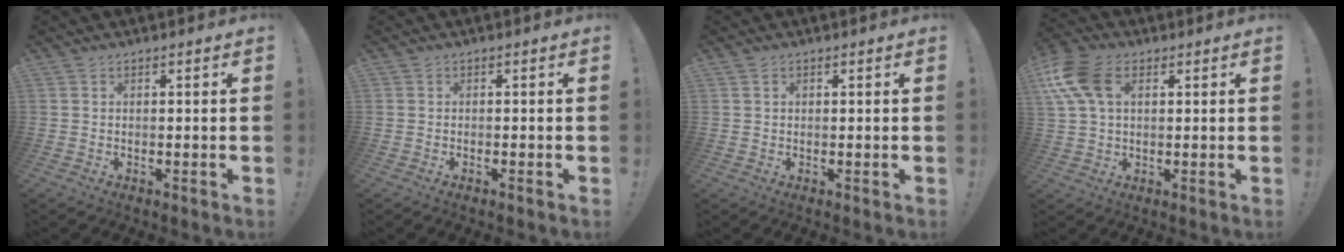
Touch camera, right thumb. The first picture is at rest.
{"total": 0.5, "force": [-0.4, 0.0, 0.3], "torque": [-0.006, 0.001, -0.008]}
{"total": 1.0, "force": [0.5, 0.8, 0.3], "torque": [-0.001, 0.000, 0.007]}
{"total": 13.1, "force": [4.0, 8.3, 9.3], "torque": [-0.198, 0.000, 0.077]}